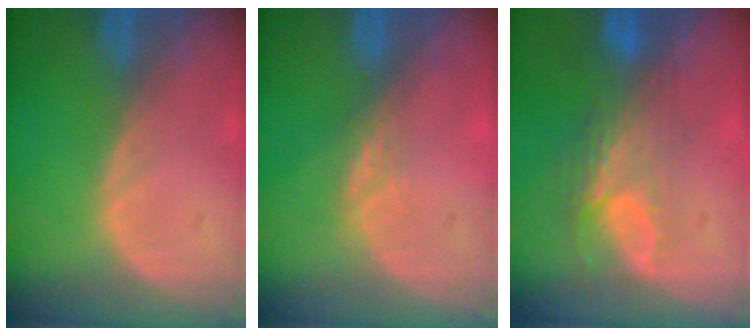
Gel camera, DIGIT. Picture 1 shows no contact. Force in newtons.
{"total": 2.4, "press": 1.9, "slide": 1.4}
{"total": 7.4, "press": 6.4, "slide": 3.7}